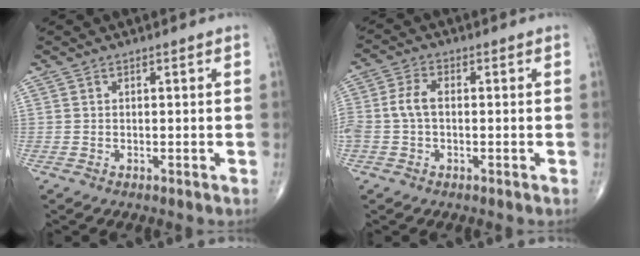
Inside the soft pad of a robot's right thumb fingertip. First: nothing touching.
{"total": 5.1, "force": [-0.4, 3.1, 4.0], "torque": [-0.101, 0.016, -0.012]}